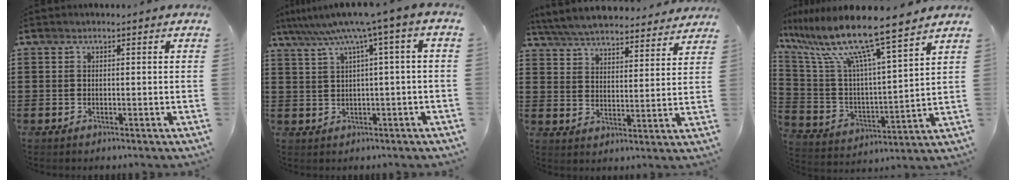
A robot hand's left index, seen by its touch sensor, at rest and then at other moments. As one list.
[{"total": 5.6, "force": [1.7, -0.6, 5.3], "torque": [-0.105, -0.018, 0.022]}, {"total": 6.2, "force": [6.1, 0.3, 1.1], "torque": [-0.050, -0.035, 0.108]}, {"total": 12.1, "force": [9.7, 0.4, 7.2], "torque": [-0.179, -0.064, 0.160]}]